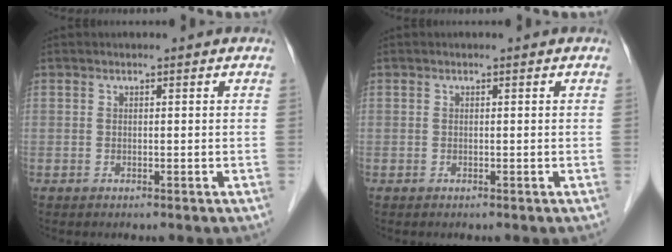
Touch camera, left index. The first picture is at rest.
{"total": 0.0}